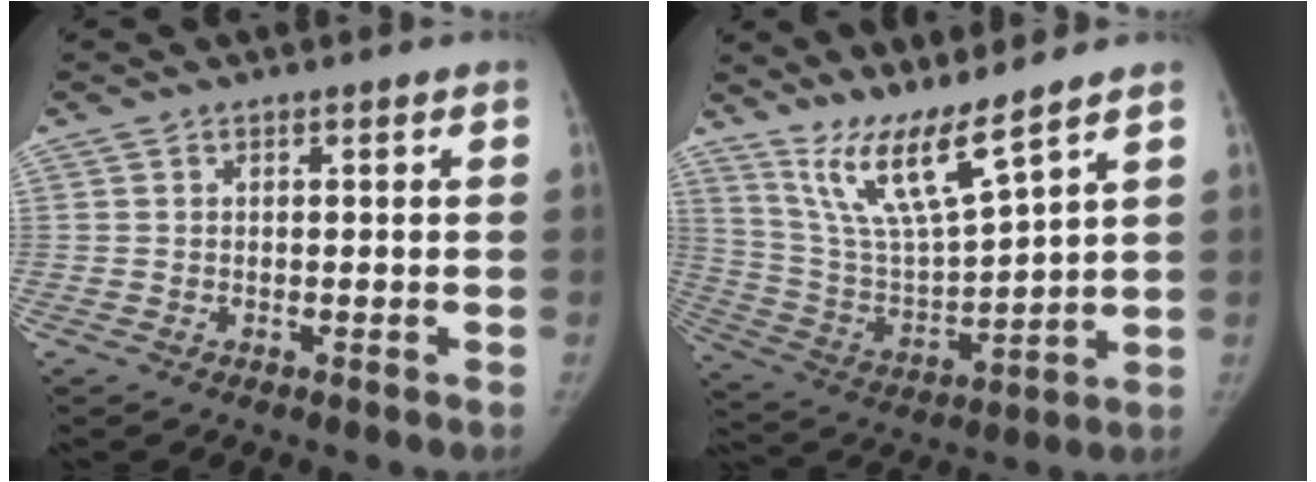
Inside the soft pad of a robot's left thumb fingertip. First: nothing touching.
{"total": 12.4, "force": [9.6, 0.8, 7.9], "torque": [-0.143, -0.068, 0.198]}